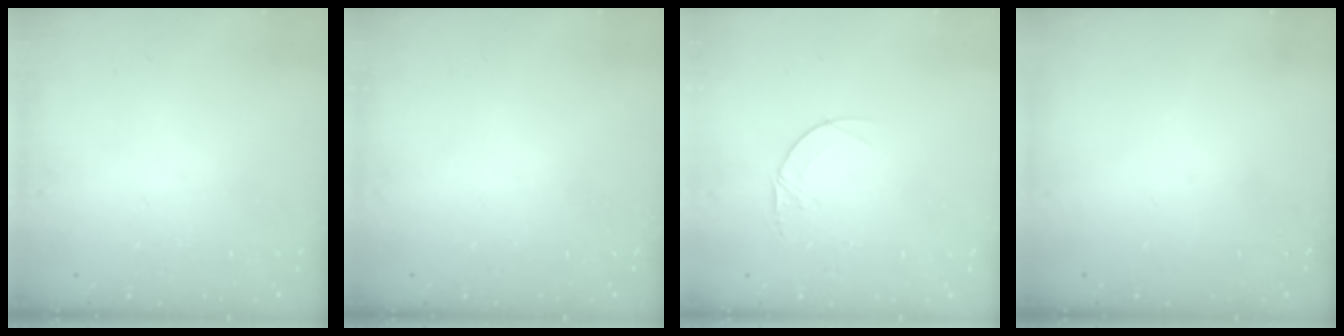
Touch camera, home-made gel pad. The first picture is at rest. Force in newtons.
{"total": 0.0}
{"total": 4.6, "press": 4.6, "slide": 0.4}
{"total": 0.0}